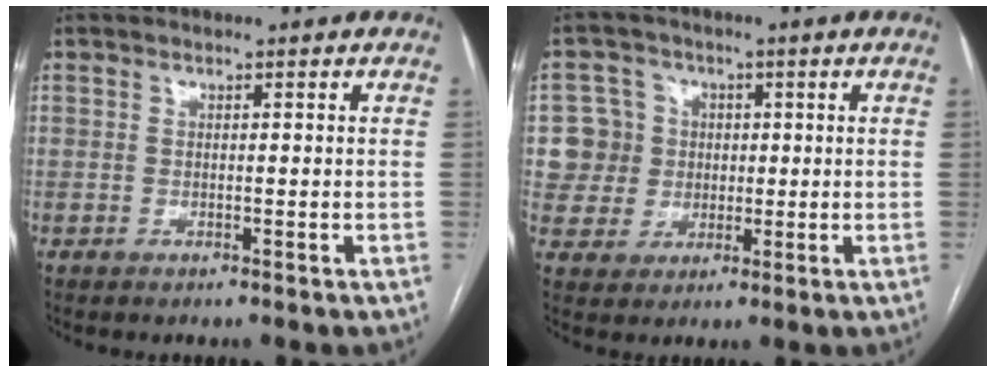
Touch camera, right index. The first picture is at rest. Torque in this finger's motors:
{"motor_torque": [0.19, 0.19, 0.02, 0.00]}